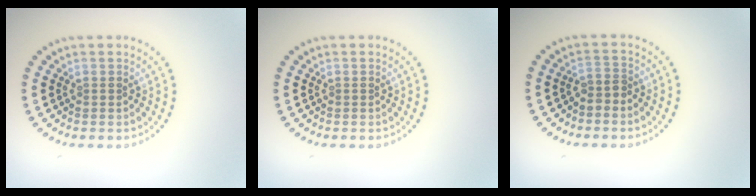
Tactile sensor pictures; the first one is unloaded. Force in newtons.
{"total": 0.0}
{"total": 1.6, "press": 1.2, "slide": 1.1}